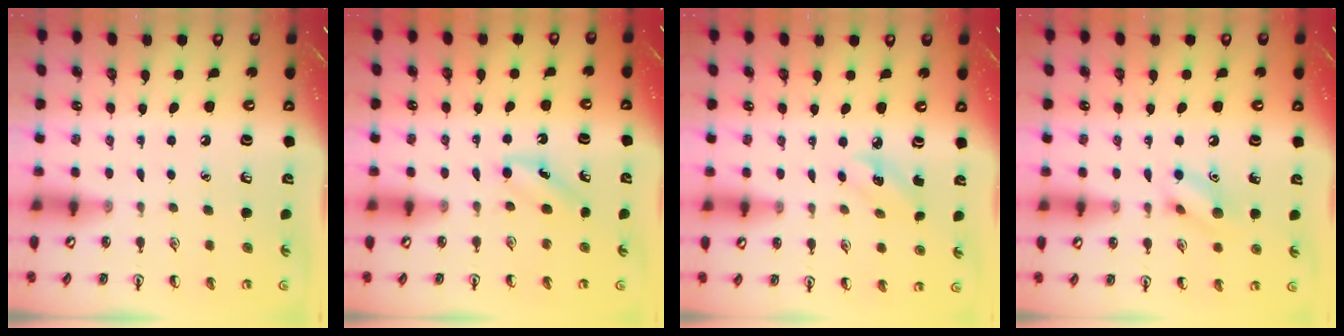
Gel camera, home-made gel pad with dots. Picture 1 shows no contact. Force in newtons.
{"total": 3.7, "press": 3.4, "slide": 1.5}
{"total": 2.3, "press": 2.1, "slide": 0.8}
{"total": 8.9, "press": 8.9, "slide": 0.6}